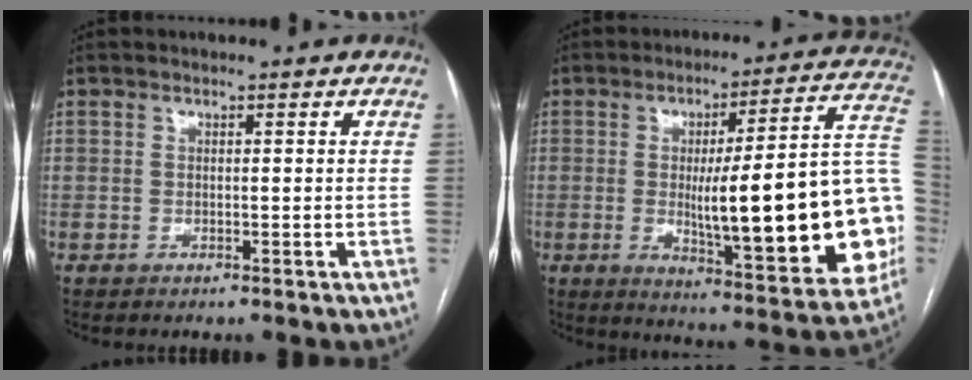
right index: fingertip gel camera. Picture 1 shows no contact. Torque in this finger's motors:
{"motor_torque": [2.04, -0.10, 1.05, 0.21]}